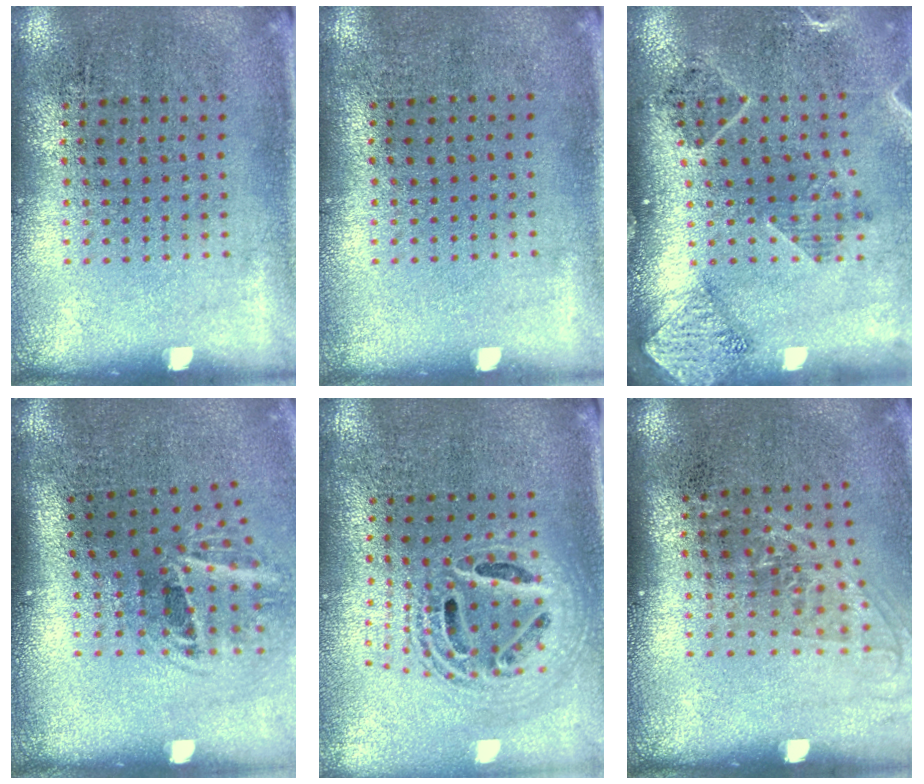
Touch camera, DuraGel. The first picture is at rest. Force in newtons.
{"total": 0.0}
{"total": 1.5, "press": 1.5, "slide": 0.2}
{"total": 2.0, "press": 1.2, "slide": 1.6}
{"total": 2.1, "press": 1.7, "slide": 1.2}
{"total": 1.2, "press": 1.0, "slide": 0.7}